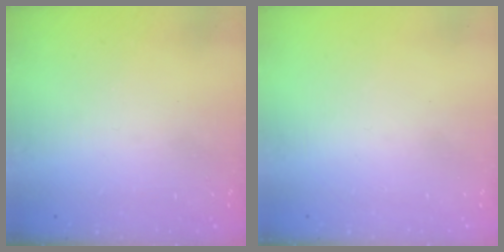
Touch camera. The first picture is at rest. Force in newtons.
{"total": 1.6, "press": 1.6, "slide": 0.1}